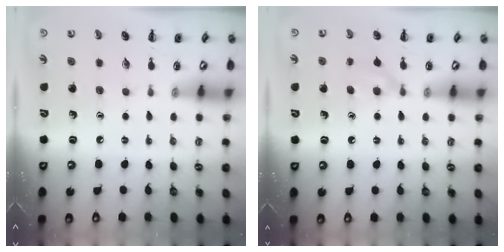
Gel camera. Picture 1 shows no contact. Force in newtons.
{"total": 5.6, "press": 5.3, "slide": 1.7}